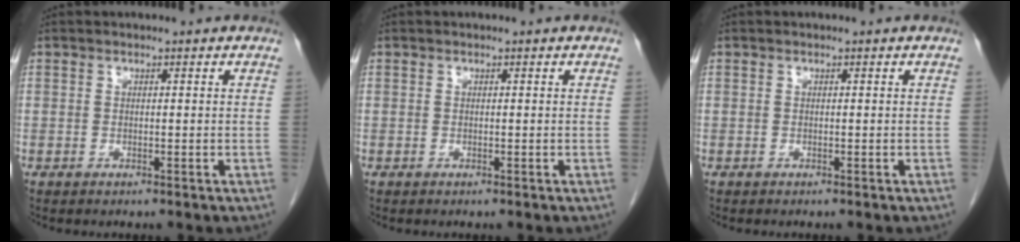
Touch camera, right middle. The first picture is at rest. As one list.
[{"total": 0.0}, {"total": 0.0}]